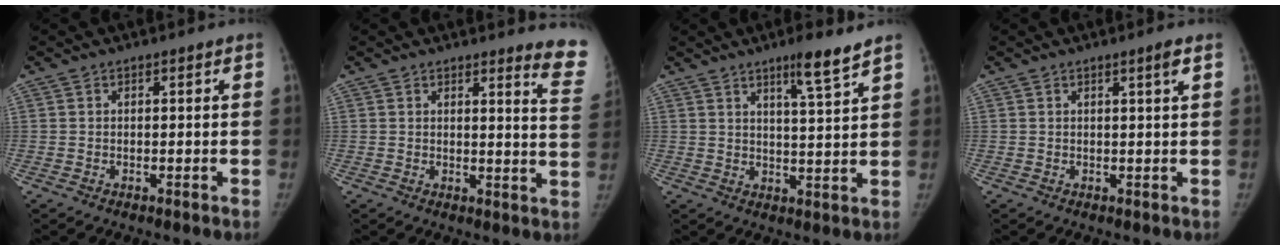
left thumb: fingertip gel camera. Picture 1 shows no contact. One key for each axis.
{"total": 8.4, "fx": 8.0, "fy": 0.4, "fz": 2.4, "tx": -0.002, "ty": -0.097, "tz": 0.063}
{"total": 6.7, "fx": 4.7, "fy": 0.1, "fz": 4.7, "tx": -0.066, "ty": -0.032, "tz": 0.074}
{"total": 1.5, "fx": 0.7, "fy": -0.3, "fz": 1.2, "tx": -0.018, "ty": -0.006, "tz": 0.013}